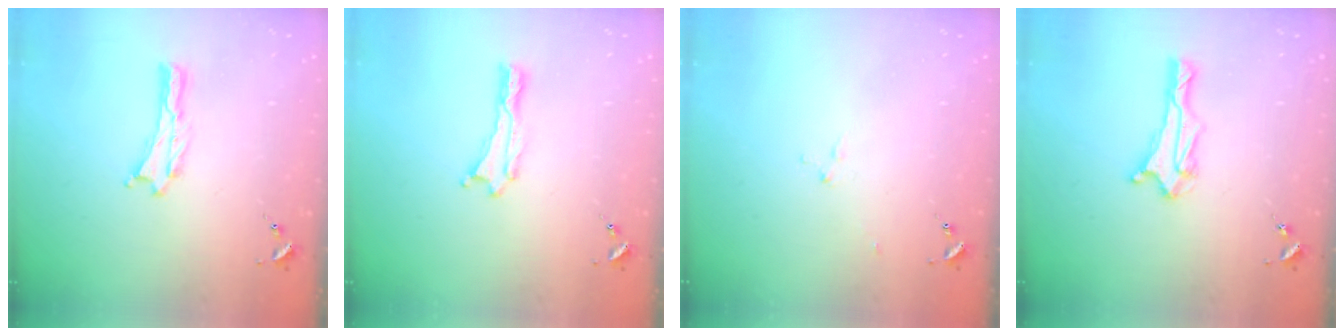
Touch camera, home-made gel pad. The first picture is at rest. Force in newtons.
{"total": 0.0}
{"total": 2.9, "press": 2.9, "slide": 0.3}
{"total": 2.9, "press": 2.8, "slide": 0.7}